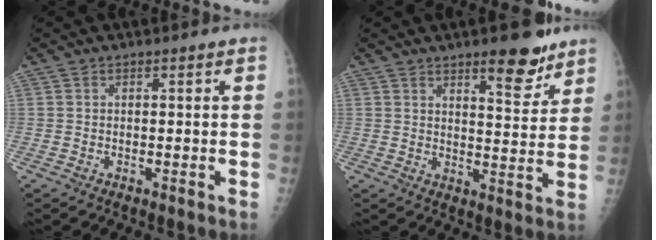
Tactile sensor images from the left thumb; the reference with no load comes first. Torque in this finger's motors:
{"motor_torque": [1.47, -0.05, 0.80, -0.32, 0.05]}